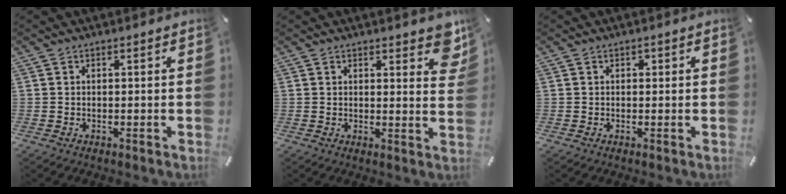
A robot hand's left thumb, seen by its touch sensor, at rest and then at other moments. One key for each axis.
{"total": 5.6, "fx": 3.8, "fy": 2.5, "fz": 3.2, "tx": -0.025, "ty": -0.026, "tz": 0.061}
{"total": 0.6, "fx": 0.1, "fy": 0.6, "fz": 0.1, "tx": -0.001, "ty": 0.005, "tz": 0.000}